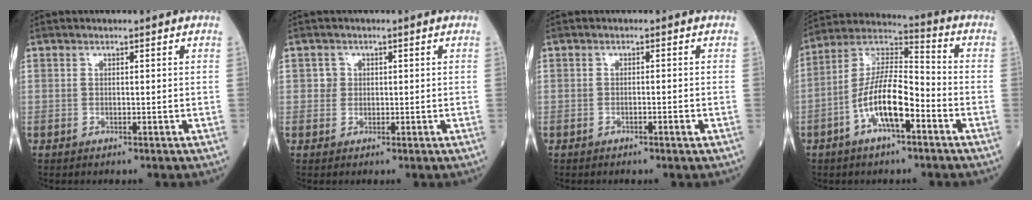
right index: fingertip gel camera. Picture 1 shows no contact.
{"total": 1.4, "force": [0.1, 1.4, 0.1], "torque": [0.008, 0.004, -0.001]}
{"total": 1.0, "force": [-0.7, 0.0, 0.8], "torque": [-0.015, 0.001, -0.010]}
{"total": 11.8, "force": [-4.5, 3.3, 10.4], "torque": [-0.207, 0.016, -0.086]}